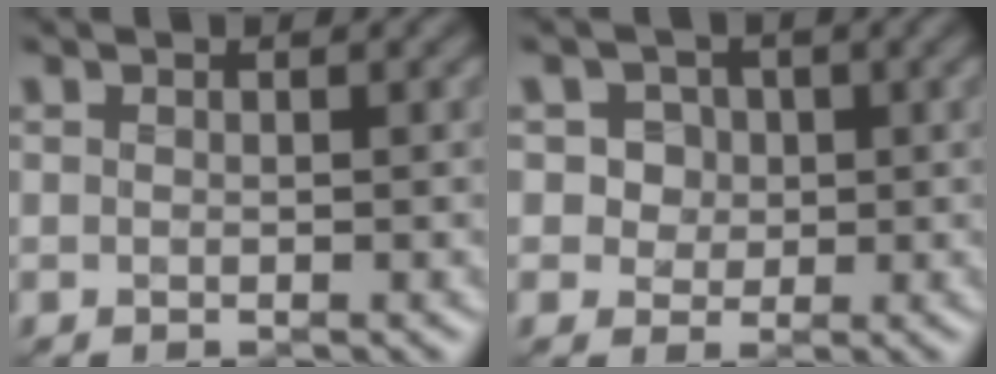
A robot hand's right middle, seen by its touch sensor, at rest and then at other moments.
{"total": 4.4, "force": [1.6, 3.6, 1.9], "torque": [-0.034, 0.004, 0.017]}